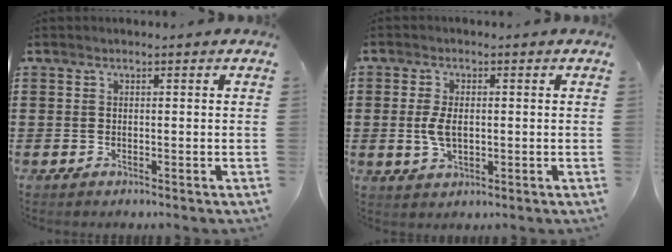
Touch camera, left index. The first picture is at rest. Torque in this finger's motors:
{"motor_torque": [1.07, 1.07, 0.23, 0.06]}